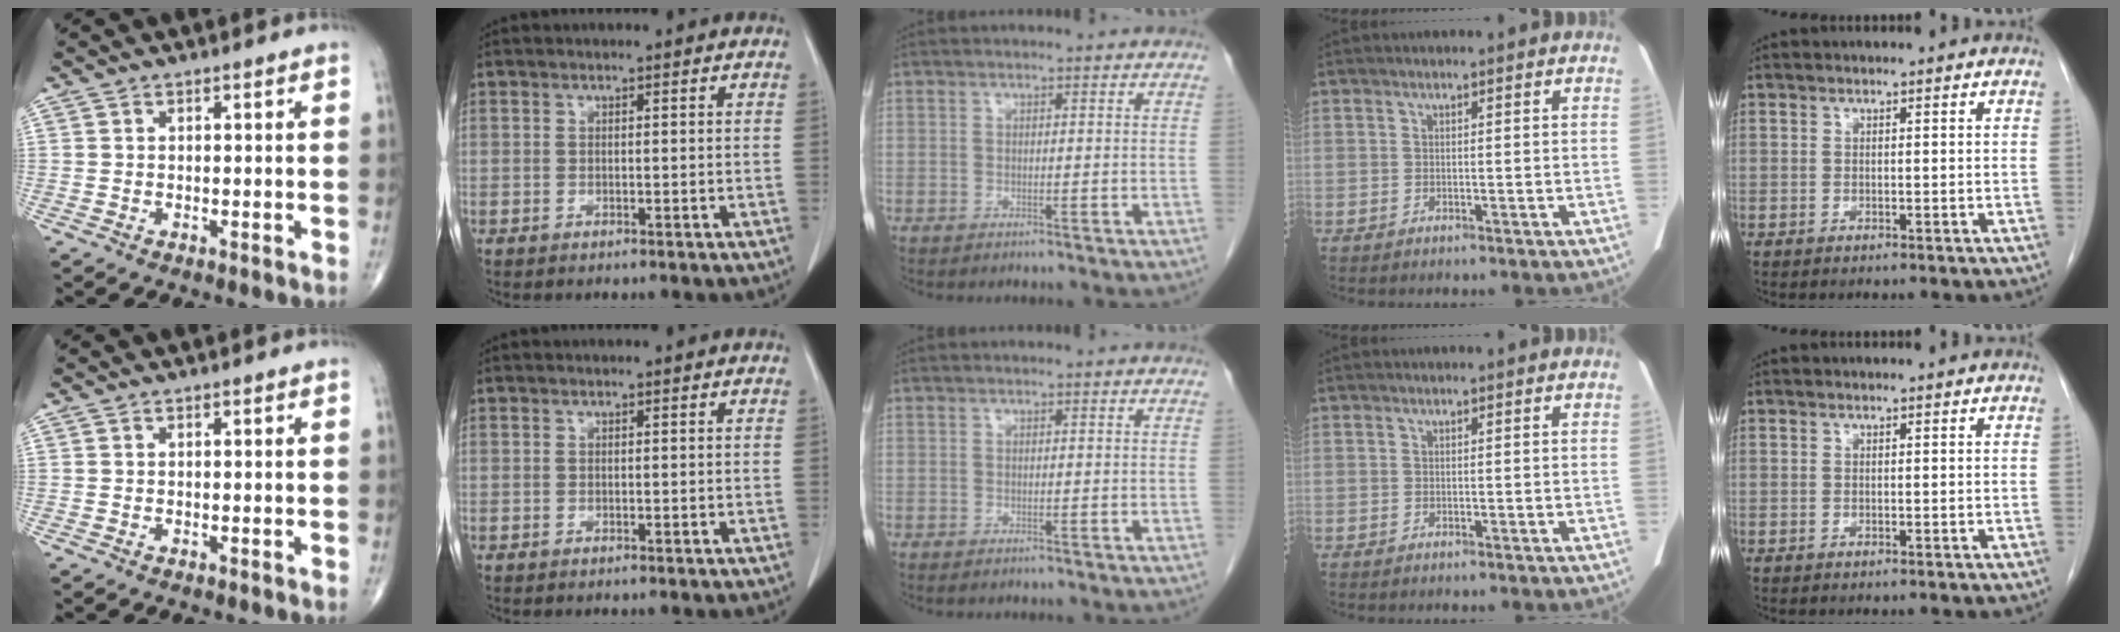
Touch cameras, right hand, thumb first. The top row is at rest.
{}